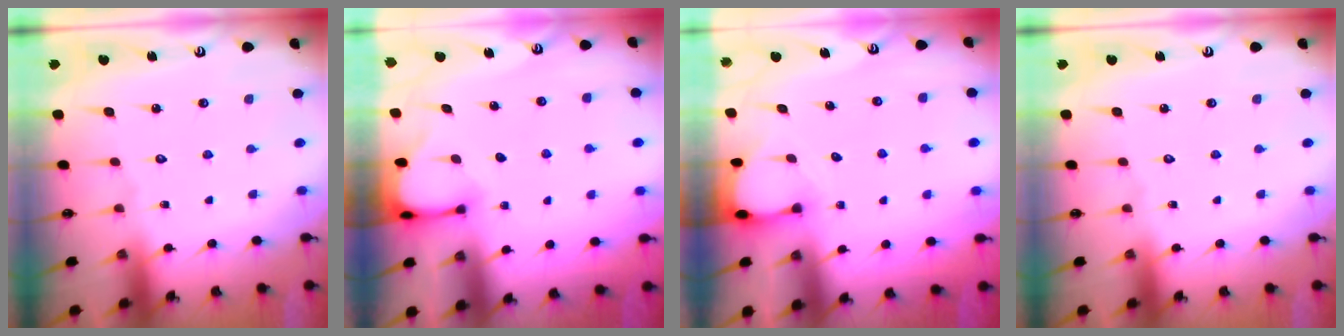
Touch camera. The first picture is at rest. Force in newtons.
{"total": 3.1, "press": 3.1, "slide": 0.4}
{"total": 2.3, "press": 2.3, "slide": 0.3}
{"total": 0.0}